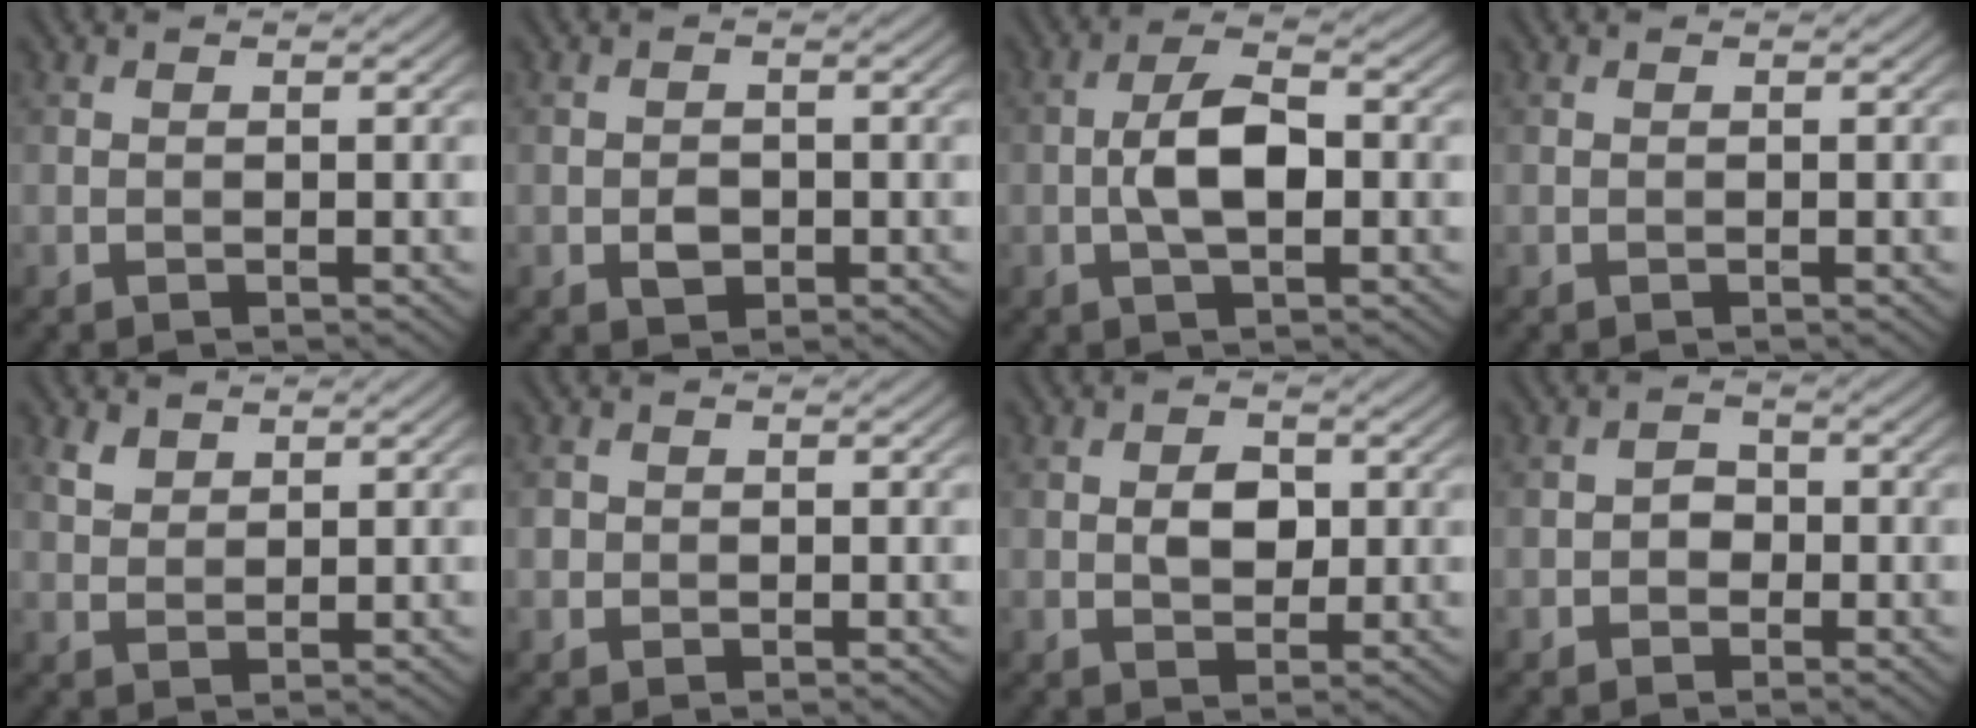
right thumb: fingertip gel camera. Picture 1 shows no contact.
{"total": 1.9, "force": [-0.6, 1.4, 1.1], "torque": [-0.020, -0.004, -0.012]}
{"total": 5.9, "force": [-0.7, 2.5, 5.3], "torque": [-0.105, 0.008, -0.020]}
{"total": 0.0}
{"total": 2.1, "force": [1.6, 1.2, 0.8], "torque": [-0.022, -0.001, 0.036]}
{"total": 1.2, "force": [0.0, 1.2, 0.2], "torque": [0.000, -0.004, -0.003]}
{"total": 3.4, "force": [0.4, 2.4, 2.4], "torque": [-0.047, -0.001, 0.002]}
{"total": 2.0, "force": [-0.7, 1.7, 0.8], "torque": [-0.007, 0.002, -0.020]}